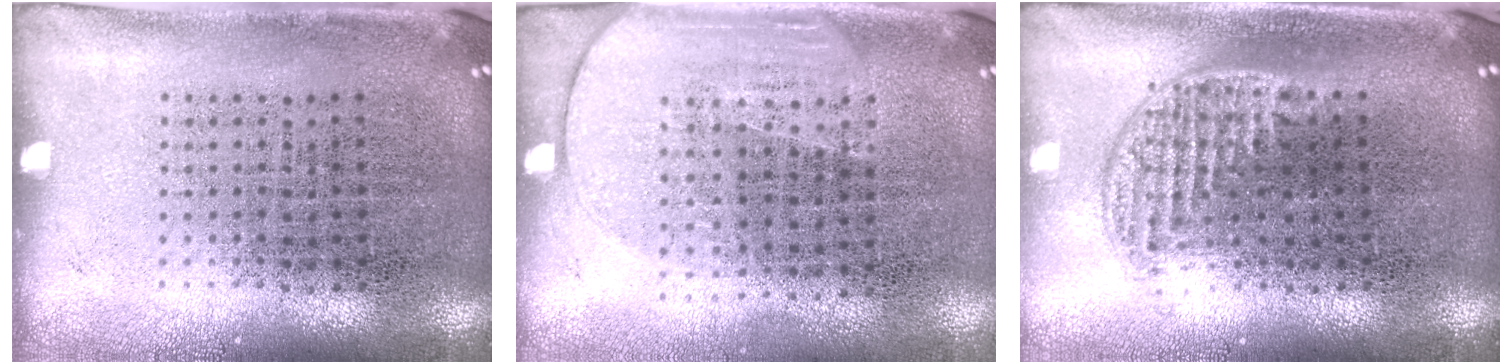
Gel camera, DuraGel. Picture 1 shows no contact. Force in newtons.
{"total": 1.6, "press": 1.4, "slide": 0.8}
{"total": 1.3, "press": 1.0, "slide": 0.7}